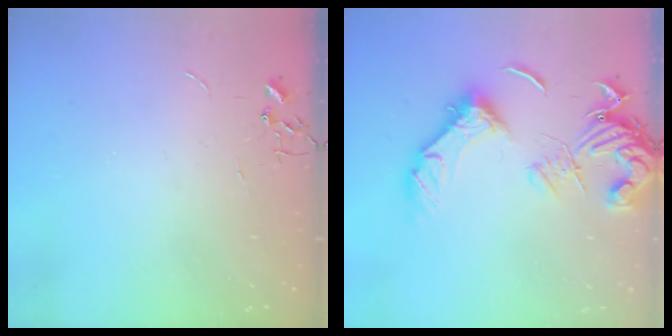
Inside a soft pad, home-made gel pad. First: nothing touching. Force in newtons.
{"total": 17.6, "press": 17.5, "slide": 2.0}